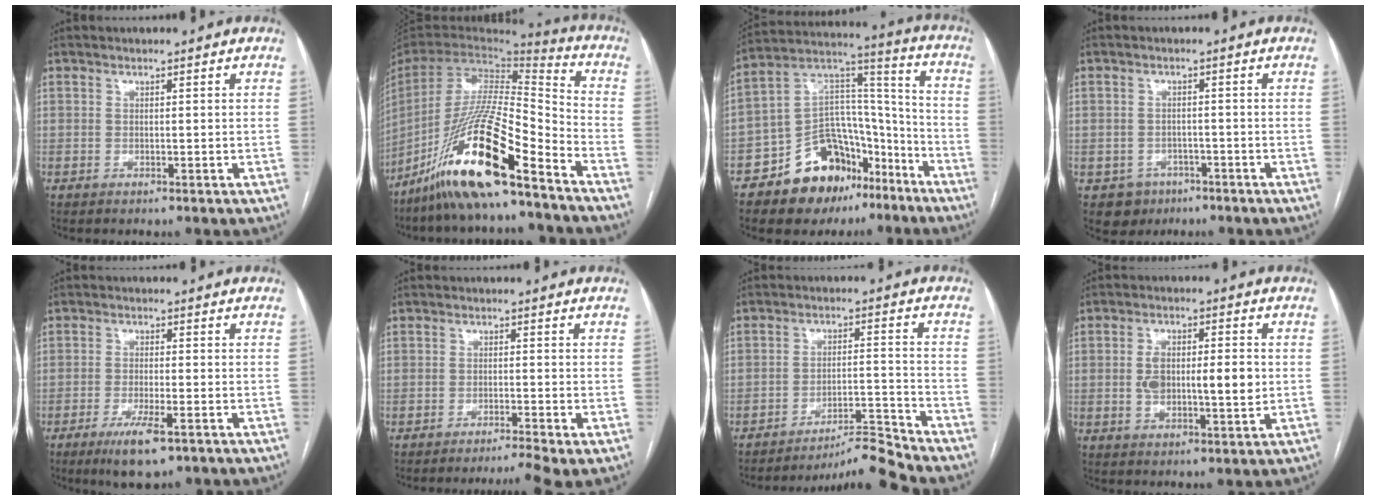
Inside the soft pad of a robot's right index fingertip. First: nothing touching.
{"total": 20.6, "force": [-14.0, 2.2, 15.0], "torque": [-0.311, -0.029, -0.264]}
{"total": 17.5, "force": [-11.5, 10.3, 8.2], "torque": [-0.110, 0.075, -0.183]}
{"total": 4.0, "force": [-2.0, 3.4, 0.1], "torque": [0.005, 0.013, -0.025]}
{"total": 6.3, "force": [-3.7, 1.2, 5.0], "torque": [-0.092, -0.012, -0.058]}
{"total": 4.2, "force": [-3.2, -0.8, 2.6], "torque": [-0.038, -0.004, -0.051]}
{"total": 7.7, "force": [-7.1, -3.0, 0.0], "torque": [0.005, 0.019, -0.122]}
{"total": 9.2, "force": [-0.1, 3.4, 8.5], "torque": [-0.152, 0.010, 0.004]}